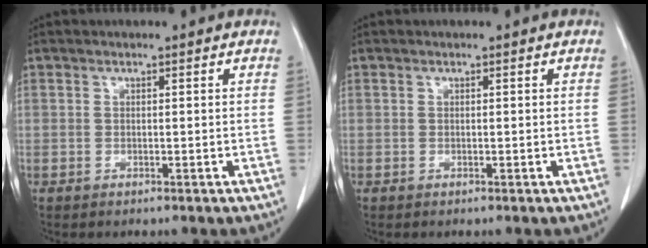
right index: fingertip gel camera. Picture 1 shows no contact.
{"total": 0.0}